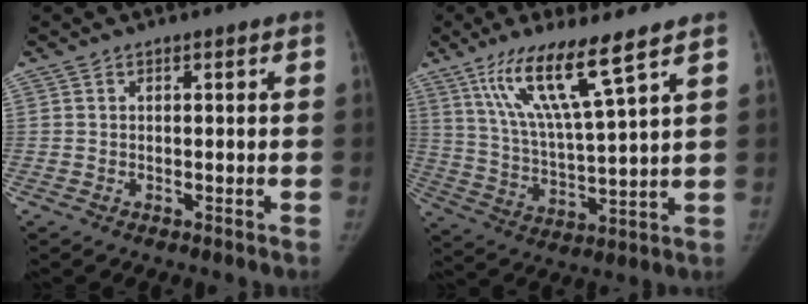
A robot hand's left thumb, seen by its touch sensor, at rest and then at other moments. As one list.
[{"total": 14.2, "force": [8.8, 1.3, 11.1], "torque": [-0.211, -0.043, 0.175]}]